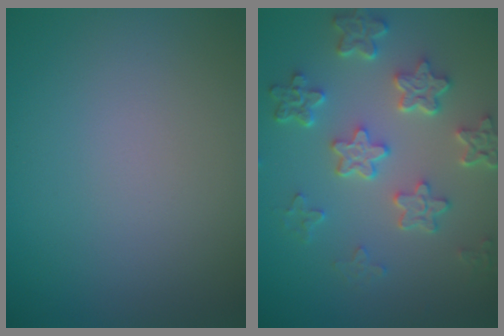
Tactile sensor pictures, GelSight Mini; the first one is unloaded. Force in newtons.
{"total": 5.4, "press": 4.0, "slide": 3.6}